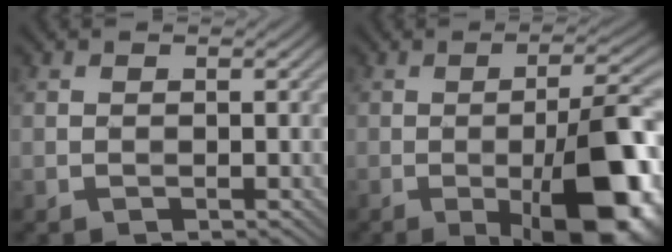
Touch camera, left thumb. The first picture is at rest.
{"total": 13.9, "force": [-4.3, 3.8, 12.7], "torque": [-0.161, 0.004, -0.067]}